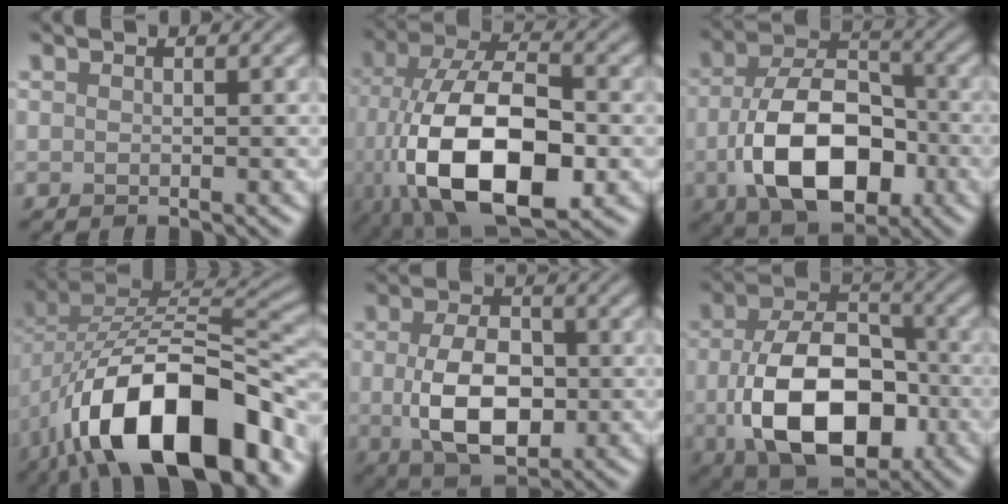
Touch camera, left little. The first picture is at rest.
{"total": 14.0, "force": [-4.2, 6.9, 11.5], "torque": [-0.217, -0.014, -0.078]}
{"total": 11.1, "force": [-3.0, 6.6, 8.3], "torque": [-0.162, -0.013, -0.050]}
{"total": 15.9, "force": [-7.9, 7.2, 11.8], "torque": [-0.189, 0.006, -0.136]}
{"total": 7.3, "force": [-0.7, 4.3, 5.9], "torque": [-0.117, -0.008, -0.013]}
{"total": 12.4, "force": [-2.8, 7.6, 9.3], "torque": [-0.176, -0.025, -0.045]}